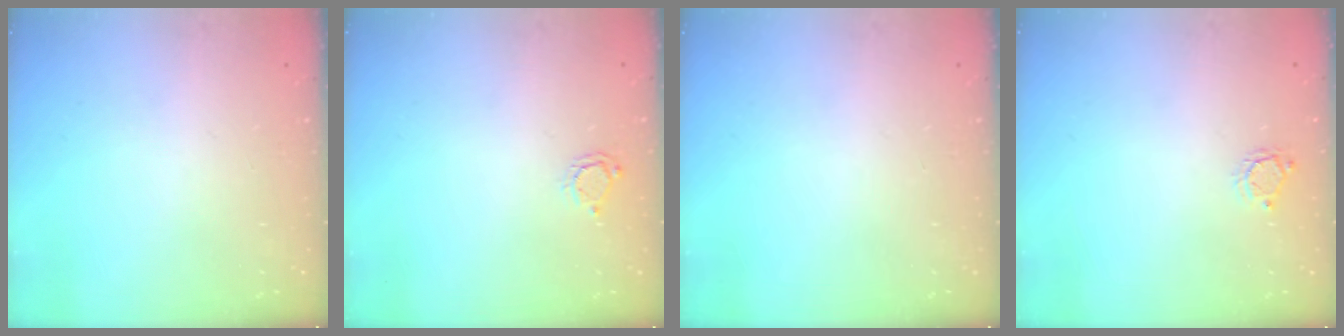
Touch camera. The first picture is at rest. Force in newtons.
{"total": 3.8, "press": 3.8, "slide": 0.2}
{"total": 0.0}
{"total": 3.5, "press": 3.5, "slide": 0.3}